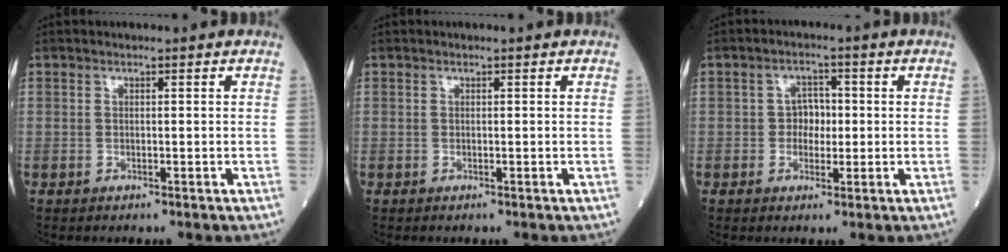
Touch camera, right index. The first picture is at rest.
{"total": 0.0}
{"total": 3.3, "force": [-0.2, 2.4, 2.2], "torque": [-0.028, 0.009, -0.004]}